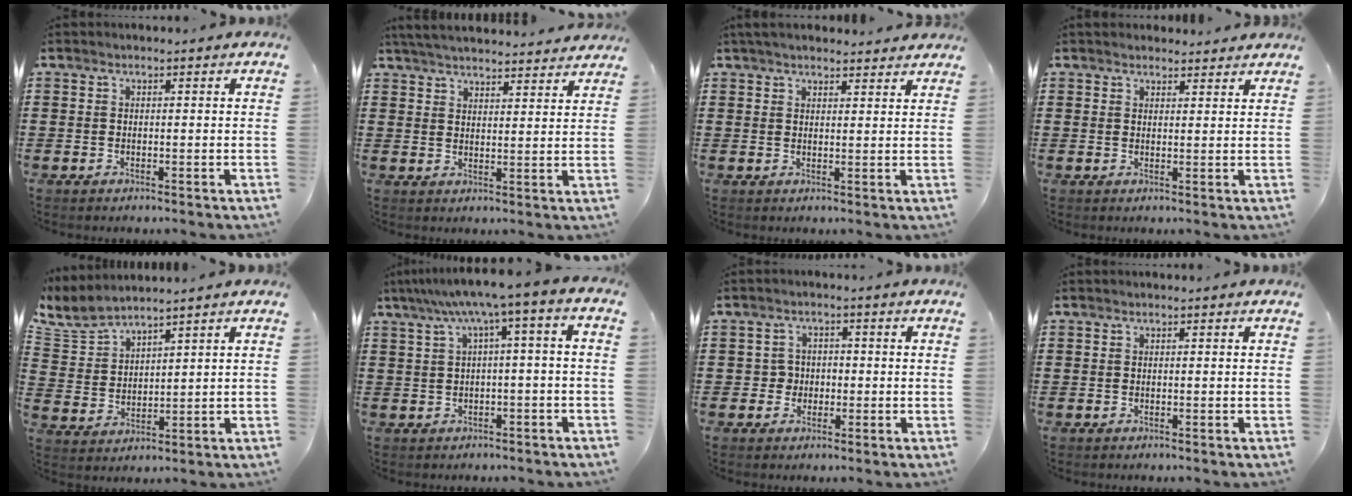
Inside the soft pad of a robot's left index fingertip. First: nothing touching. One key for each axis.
{"total": 4.6, "fx": 4.5, "fy": 0.0, "fz": 0.8, "tx": -0.031, "ty": -0.019, "tz": 0.082}
{"total": 3.0, "fx": 2.8, "fy": 0.4, "fz": 0.9, "tx": -0.025, "ty": 0.000, "tz": 0.054}
{"total": 2.0, "fx": 1.9, "fy": 0.5, "fz": 0.0, "tx": -0.005, "ty": 0.001, "tz": 0.039}
{"total": 4.7, "fx": 4.4, "fy": 1.3, "fz": 1.2, "tx": -0.046, "ty": -0.017, "tz": 0.079}
{"total": 5.4, "fx": 0.8, "fy": 0.0, "fz": 5.3, "tx": -0.105, "ty": -0.012, "tz": 0.006}
{"total": 2.8, "fx": -0.7, "fy": 2.6, "fz": 0.8, "tx": -0.026, "ty": 0.005, "tz": -0.018}
{"total": 0.0}